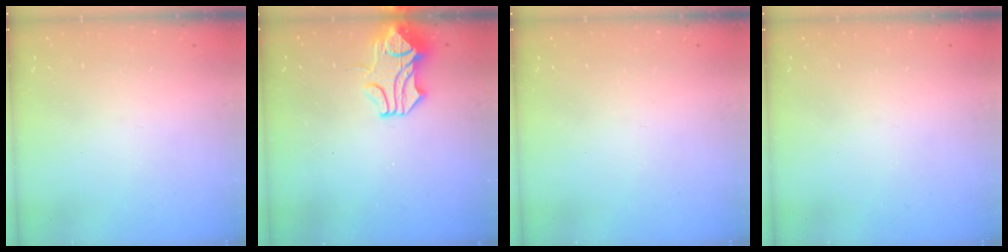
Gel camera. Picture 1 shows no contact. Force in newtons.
{"total": 1.6, "press": 0.8, "slide": 1.4}
{"total": 0.0}
{"total": 0.0}